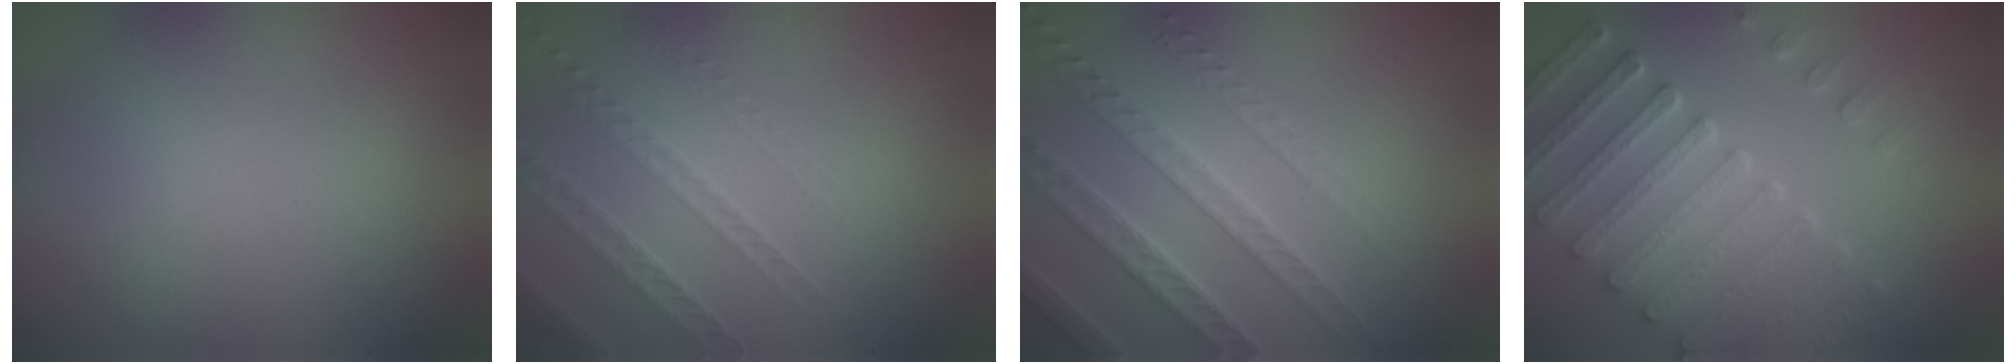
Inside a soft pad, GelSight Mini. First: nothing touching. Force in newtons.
{"total": 1.6, "press": 1.3, "slide": 0.9}
{"total": 4.4, "press": 4.2, "slide": 1.1}
{"total": 7.3, "press": 5.5, "slide": 4.8}